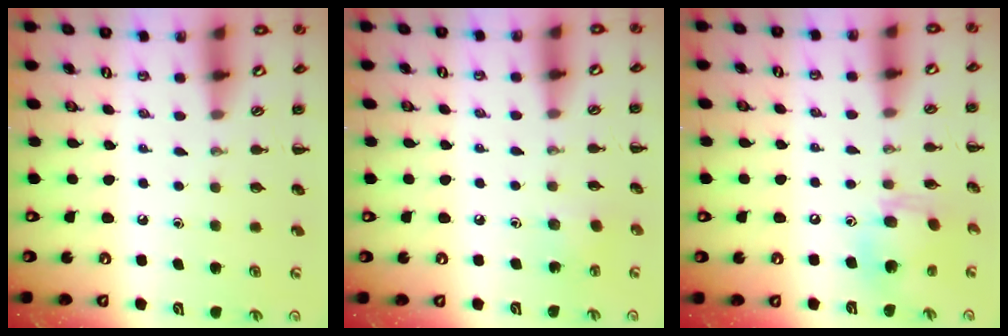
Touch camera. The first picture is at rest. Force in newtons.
{"total": 3.0, "press": 2.8, "slide": 0.9}
{"total": 12.3, "press": 11.9, "slide": 3.1}